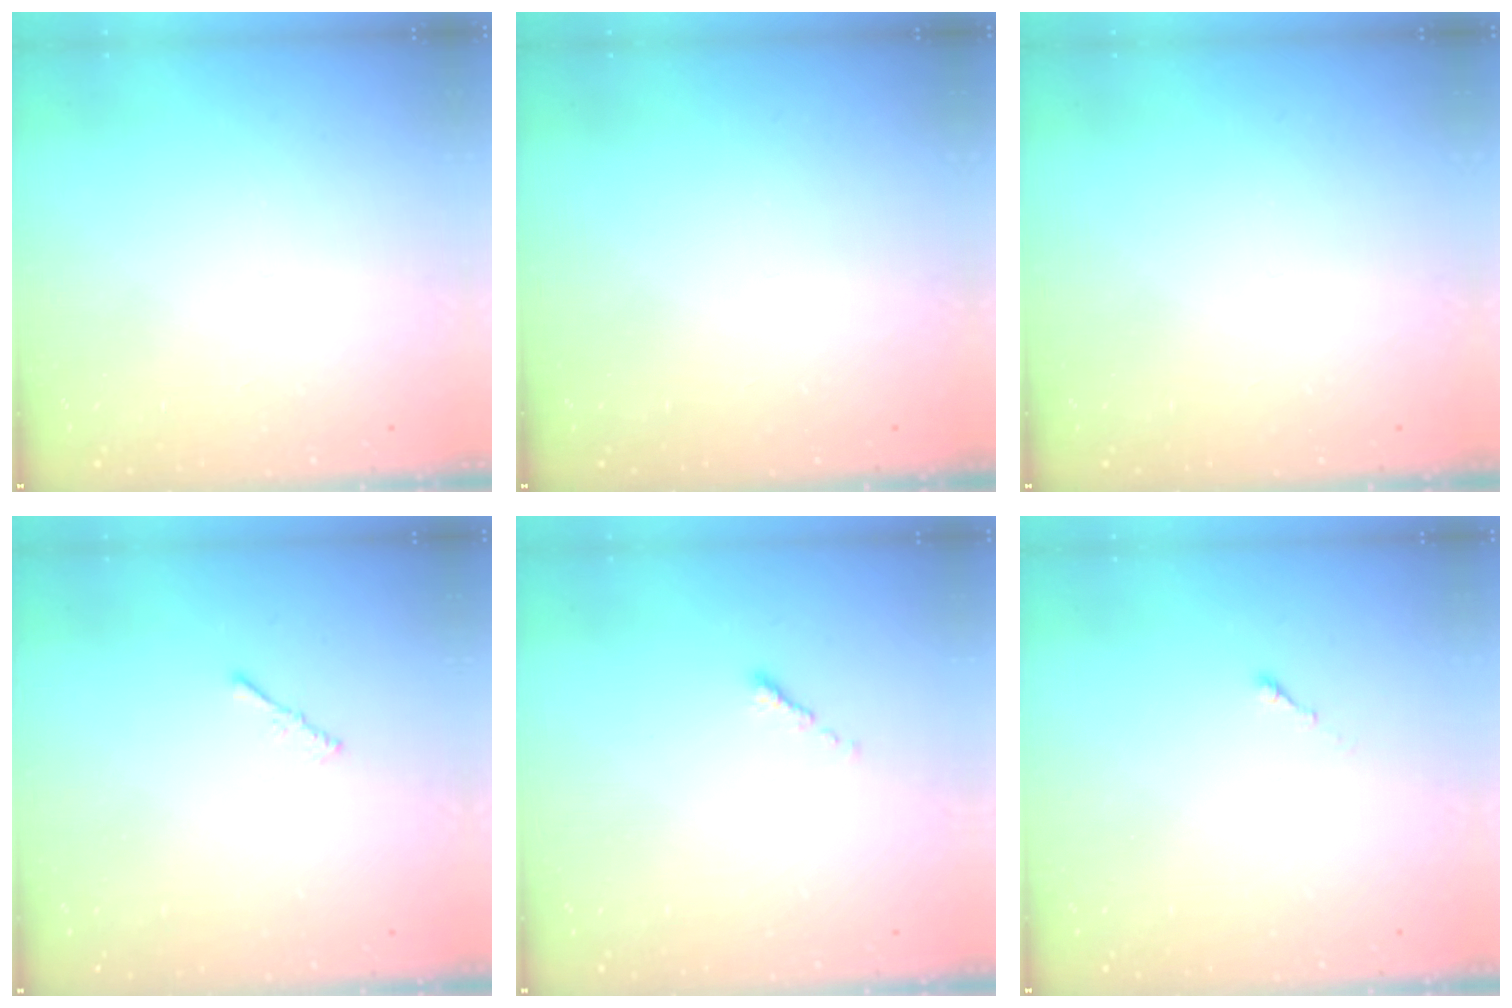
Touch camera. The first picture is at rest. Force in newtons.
{"total": 0.0}
{"total": 0.0}
{"total": 0.7, "press": 0.6, "slide": 0.3}
{"total": 0.6, "press": 0.5, "slide": 0.2}
{"total": 0.0}